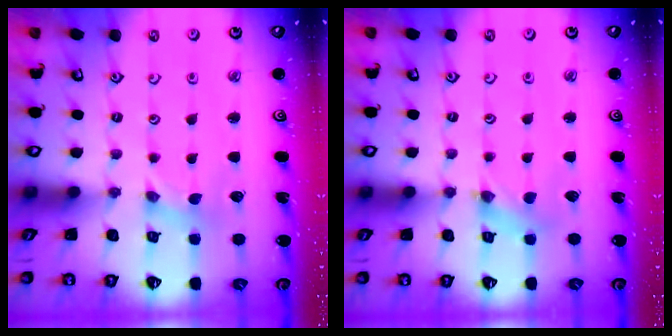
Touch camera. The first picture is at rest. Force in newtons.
{"total": 1.5, "press": 1.4, "slide": 0.3}